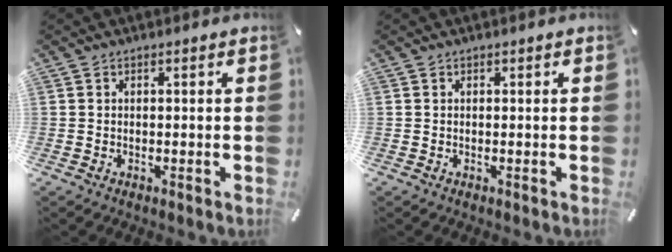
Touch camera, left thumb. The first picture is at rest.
{"total": 0.0}